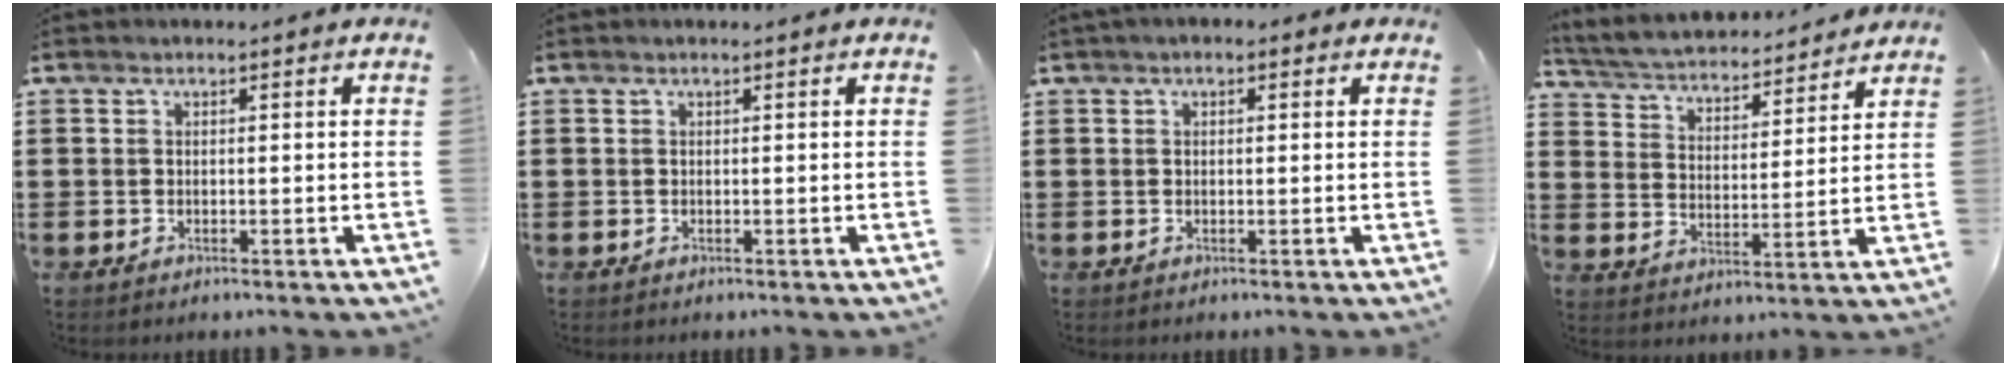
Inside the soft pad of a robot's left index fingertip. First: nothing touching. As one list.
[{"total": 0.0}, {"total": 1.1, "force": [0.2, 0.8, 0.8], "torque": [-0.016, 0.008, 0.002]}, {"total": 3.9, "force": [3.9, 0.3, 0.5], "torque": [-0.033, -0.030, 0.061]}]